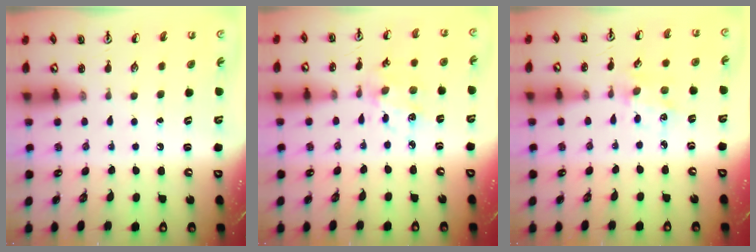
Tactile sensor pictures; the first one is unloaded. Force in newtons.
{"total": 2.9, "press": 2.9, "slide": 0.2}
{"total": 1.6, "press": 1.6, "slide": 0.0}